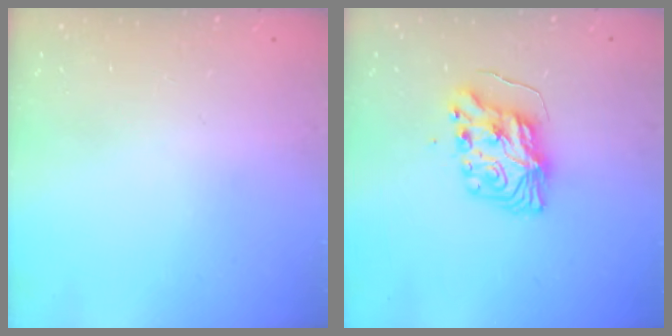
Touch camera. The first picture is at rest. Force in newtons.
{"total": 9.1, "press": 9.0, "slide": 0.6}